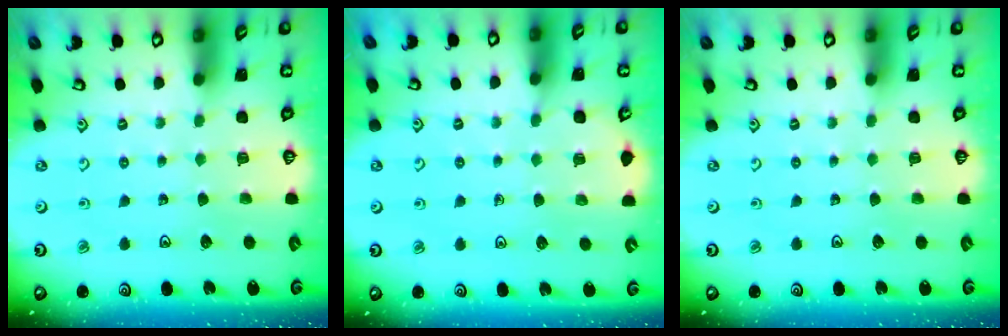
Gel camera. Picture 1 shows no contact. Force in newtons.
{"total": 5.1, "press": 4.6, "slide": 2.2}
{"total": 0.0}